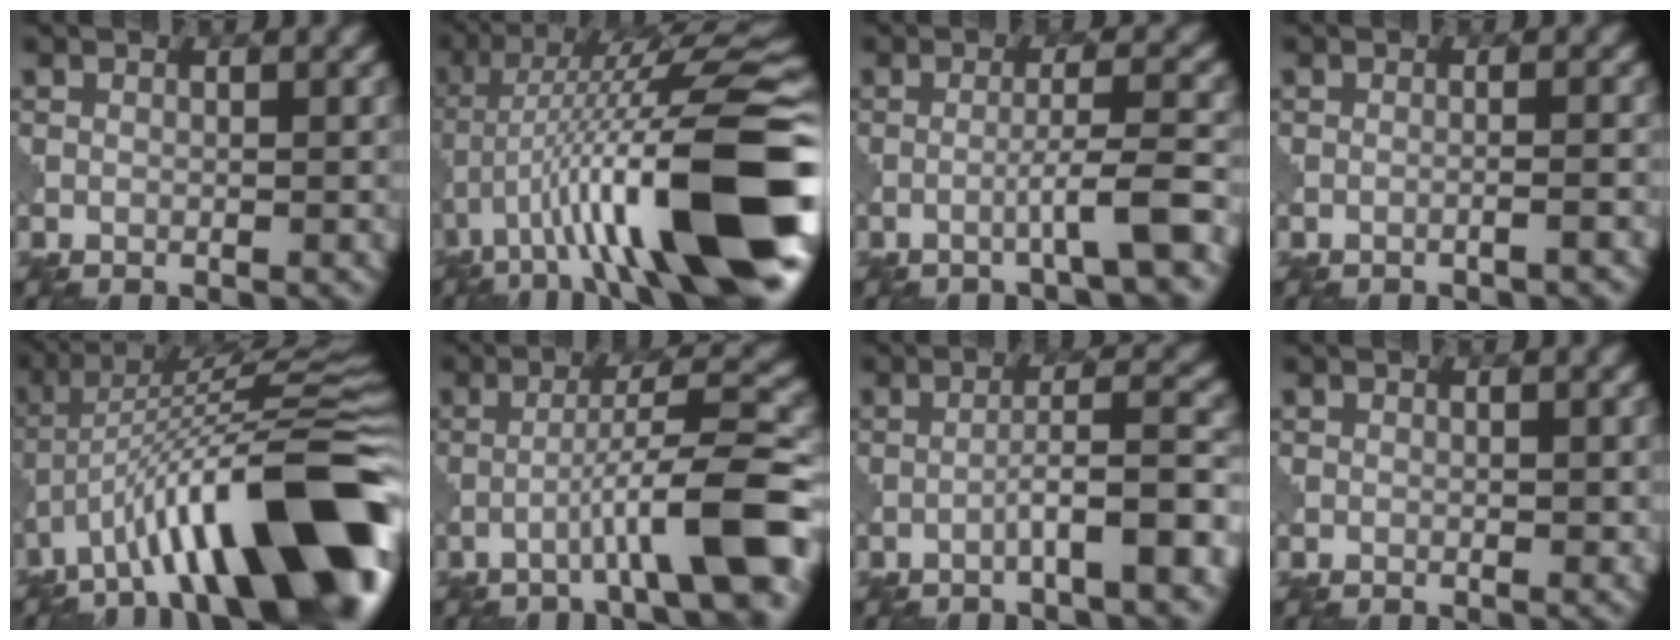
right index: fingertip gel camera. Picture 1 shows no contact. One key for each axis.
{"total": 16.2, "fx": -4.9, "fy": 3.7, "fz": 15.0, "tx": -0.239, "ty": 0.033, "tz": -0.065}
{"total": 3.5, "fx": -1.7, "fy": 0.2, "fz": 3.0, "tx": -0.040, "ty": 0.017, "tz": -0.039}
{"total": 1.2, "fx": -0.7, "fy": 0.3, "fz": 0.9, "tx": -0.001, "ty": 0.009, "tz": -0.024}
{"total": 15.8, "fx": -7.5, "fy": 4.3, "fz": 13.2, "tx": -0.187, "ty": 0.038, "tz": -0.118}
{"total": 7.1, "fx": -3.2, "fy": 0.6, "fz": 6.3, "tx": -0.091, "ty": 0.026, "tz": -0.057}
{"total": 4.4, "fx": -1.9, "fy": 0.4, "fz": 3.9, "tx": -0.055, "ty": 0.021, "tz": -0.036}
{"total": 0.0}